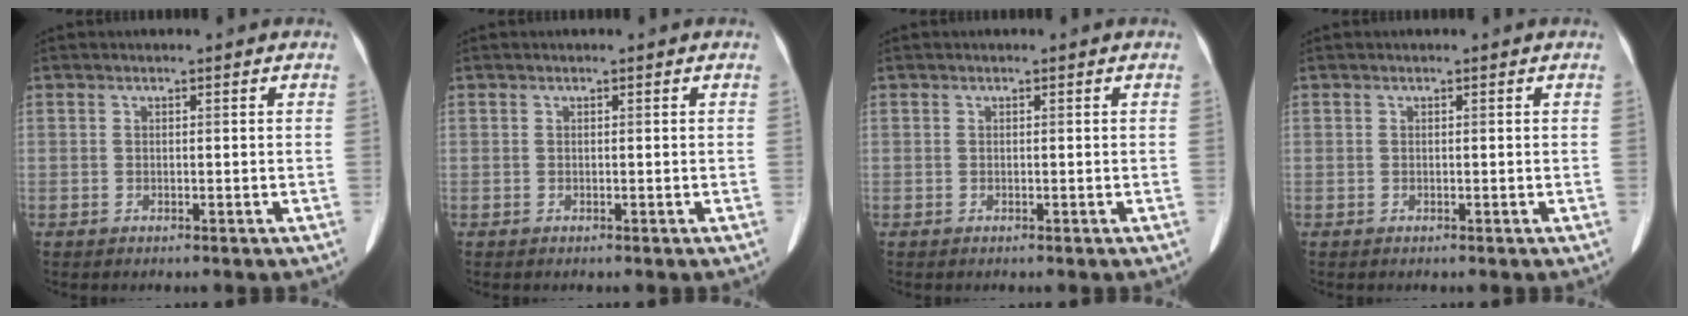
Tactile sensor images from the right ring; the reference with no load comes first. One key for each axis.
{"total": 0.0}
{"total": 0.0}
{"total": 0.0}